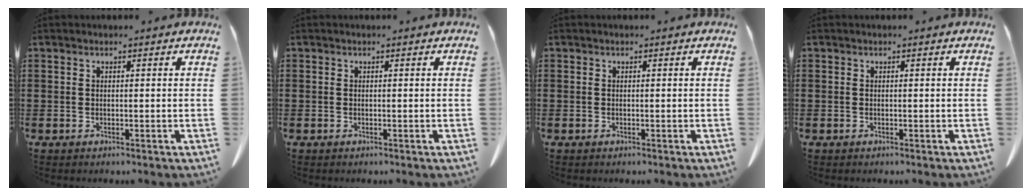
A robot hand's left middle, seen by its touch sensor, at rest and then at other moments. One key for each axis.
{"total": 0.0}
{"total": 0.0}
{"total": 0.0}